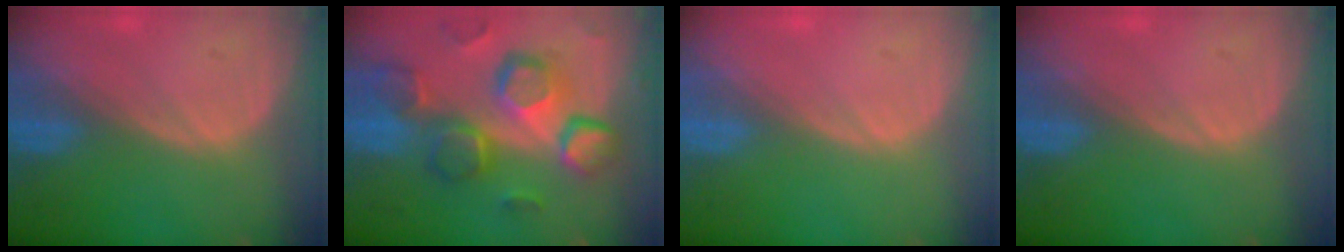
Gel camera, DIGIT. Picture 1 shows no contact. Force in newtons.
{"total": 12.5, "press": 10.9, "slide": 6.1}
{"total": 0.0}
{"total": 0.0}